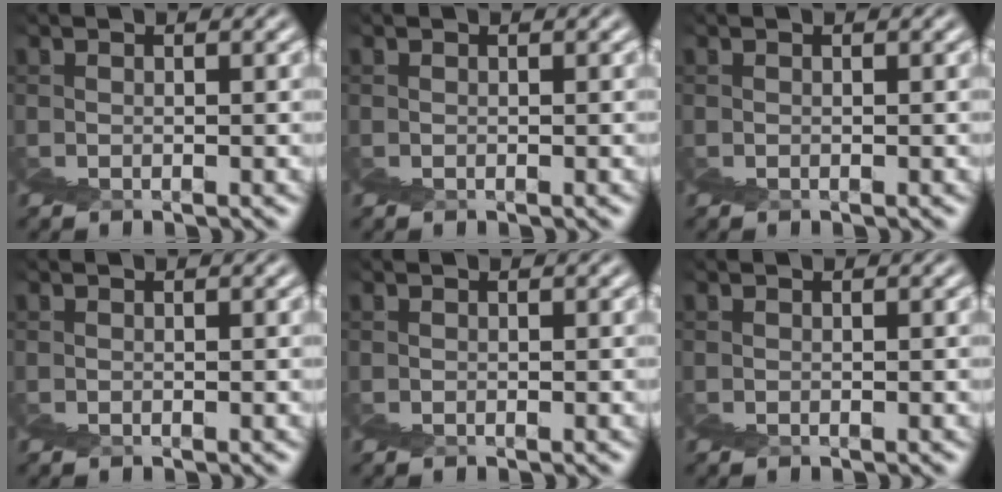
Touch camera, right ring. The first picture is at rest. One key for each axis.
{"total": 0.0}
{"total": 0.0}
{"total": 0.0}
{"total": 0.0}
{"total": 0.0}